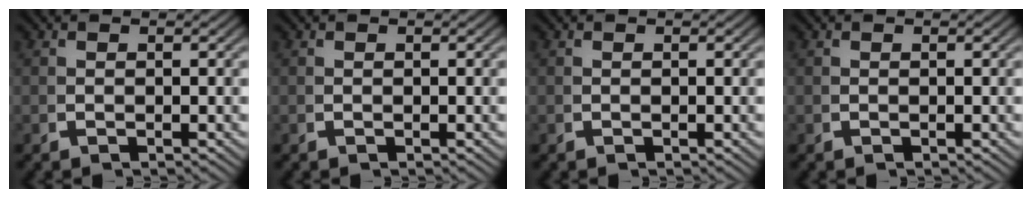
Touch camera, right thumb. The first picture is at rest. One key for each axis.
{"total": 0.0}
{"total": 0.0}
{"total": 0.0}